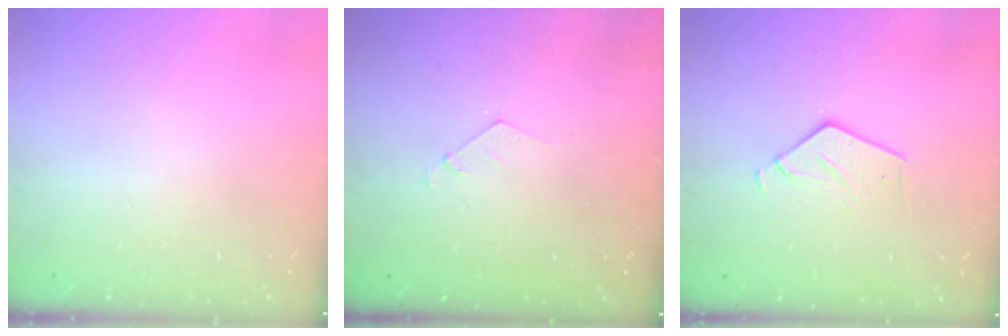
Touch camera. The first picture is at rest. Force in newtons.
{"total": 2.8, "press": 2.8, "slide": 0.1}
{"total": 3.0, "press": 3.0, "slide": 0.2}